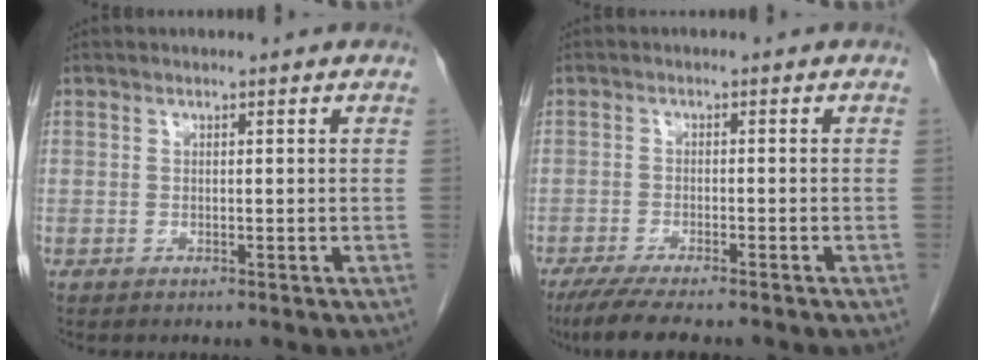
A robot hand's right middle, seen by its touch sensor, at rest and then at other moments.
{"total": 8.6, "force": [-7.1, 1.1, 4.7], "torque": [-0.072, -0.018, -0.110]}